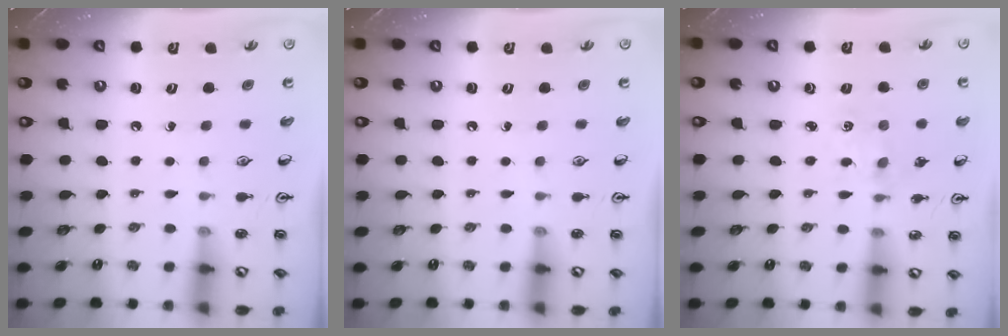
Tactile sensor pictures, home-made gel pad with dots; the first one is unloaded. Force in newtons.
{"total": 0.0}
{"total": 1.9, "press": 1.9, "slide": 0.3}